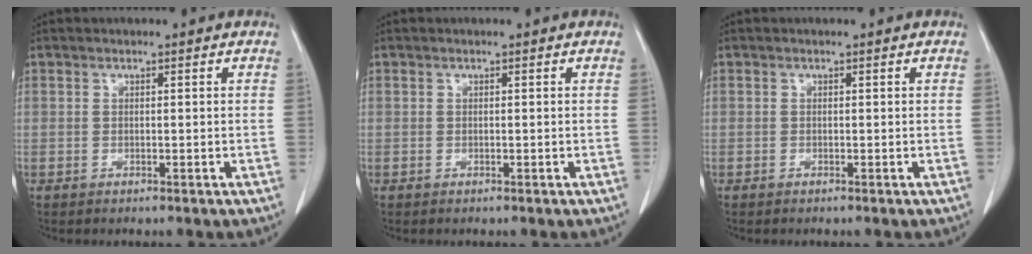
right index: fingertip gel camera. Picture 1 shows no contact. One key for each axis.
{"total": 0.0}
{"total": 0.0}